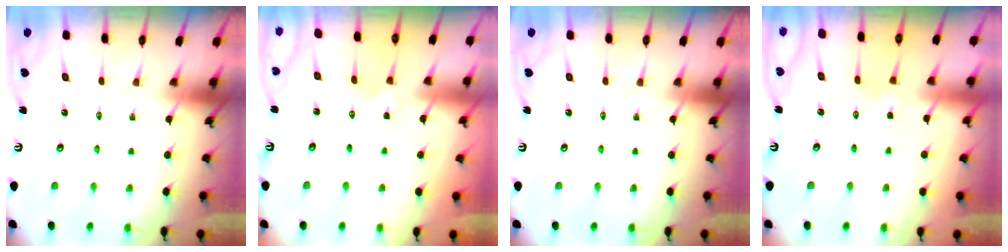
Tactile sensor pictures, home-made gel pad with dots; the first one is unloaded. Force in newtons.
{"total": 1.8, "press": 1.8, "slide": 0.3}
{"total": 0.0}
{"total": 2.3, "press": 2.2, "slide": 0.5}